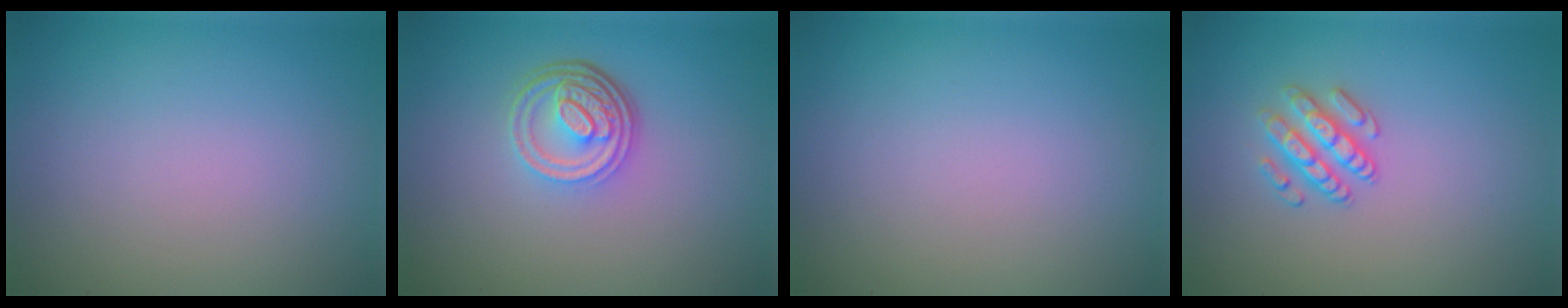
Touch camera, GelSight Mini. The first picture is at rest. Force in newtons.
{"total": 4.7, "press": 3.5, "slide": 3.2}
{"total": 0.0}
{"total": 2.5, "press": 2.4, "slide": 0.6}